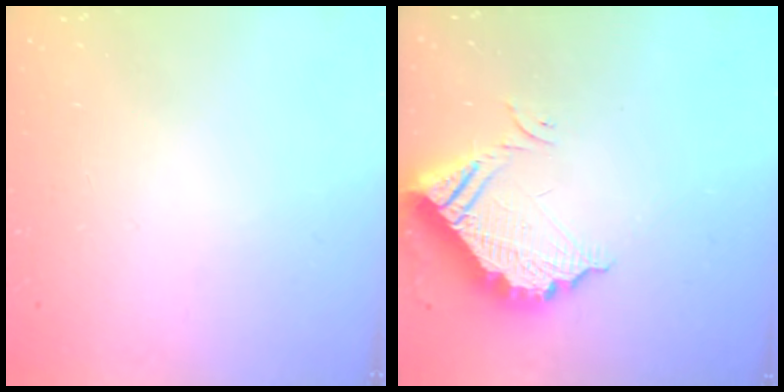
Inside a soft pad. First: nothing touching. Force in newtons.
{"total": 11.0, "press": 11.0, "slide": 0.8}